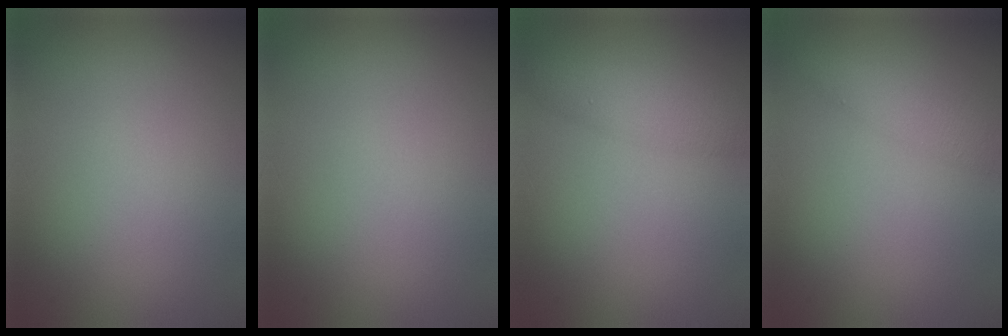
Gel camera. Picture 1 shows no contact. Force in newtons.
{"total": 0.0}
{"total": 2.9, "press": 2.9, "slide": 0.1}
{"total": 2.2, "press": 2.2, "slide": 0.1}